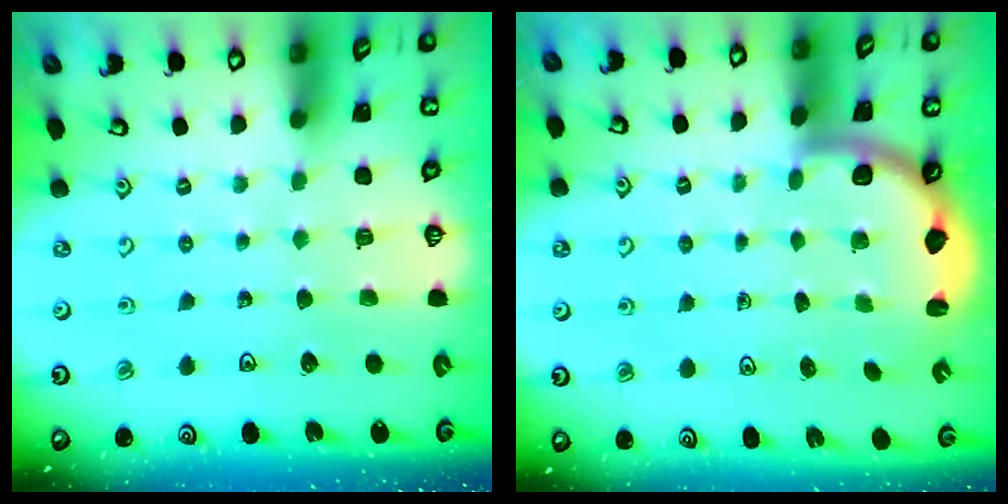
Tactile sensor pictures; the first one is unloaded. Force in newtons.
{"total": 2.5, "press": 2.4, "slide": 0.7}